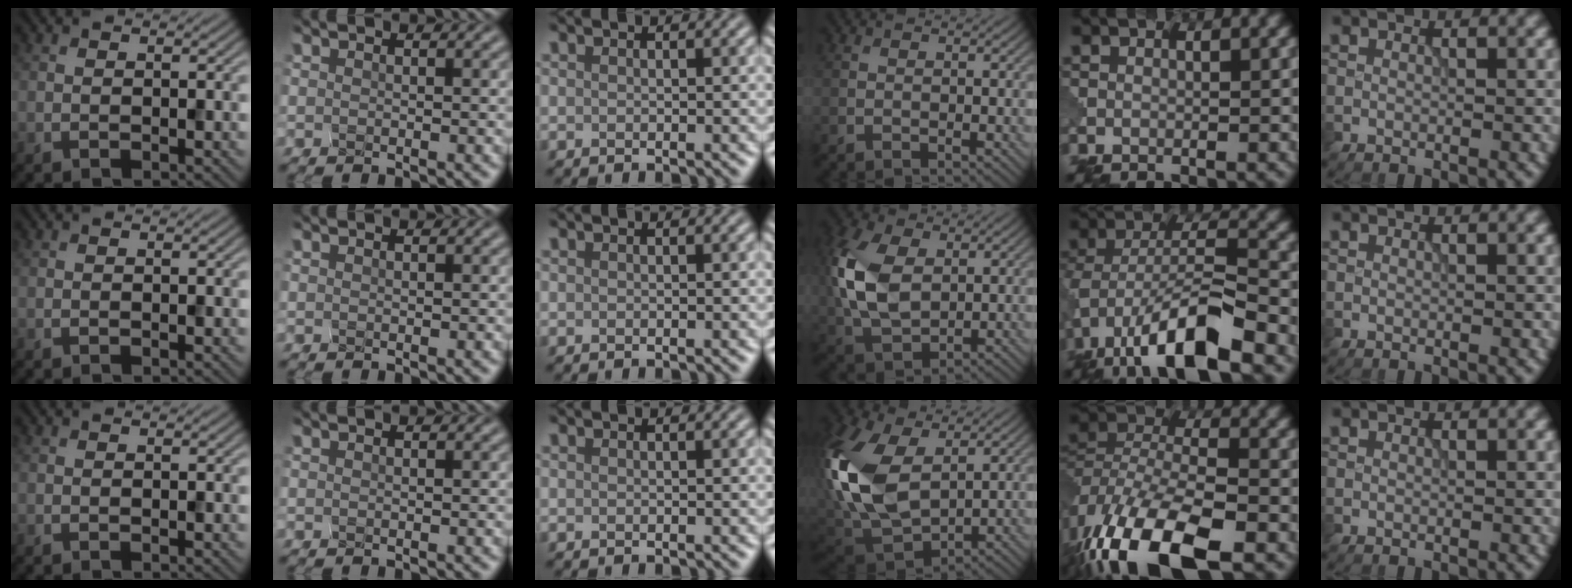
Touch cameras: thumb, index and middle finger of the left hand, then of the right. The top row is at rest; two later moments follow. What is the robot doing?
{"motion": "squeeze", "object": "clothespin"}